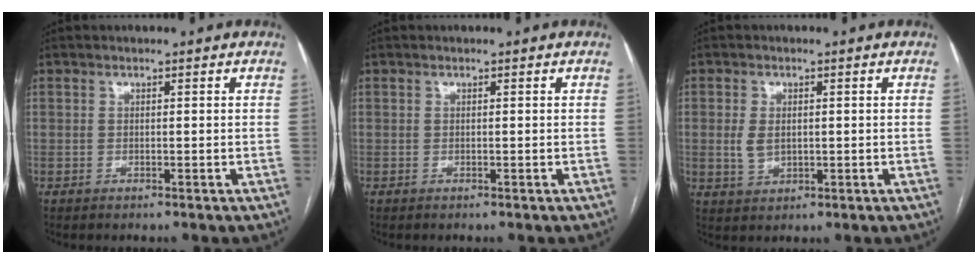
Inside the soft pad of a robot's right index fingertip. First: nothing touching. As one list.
[{"total": 0.0}, {"total": 3.5, "force": [0.1, 2.3, 2.7], "torque": [-0.057, 0.002, 0.009]}]